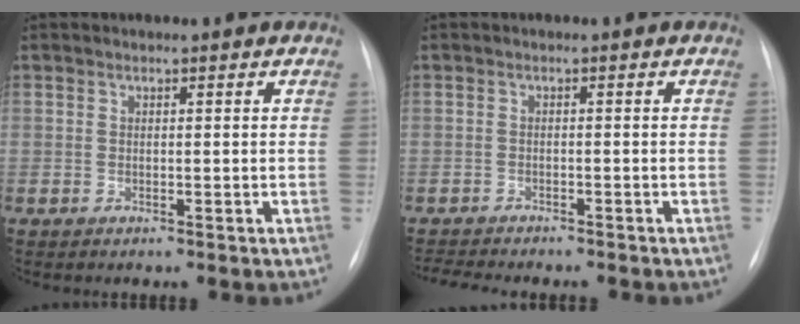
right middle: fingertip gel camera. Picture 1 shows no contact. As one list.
[{"total": 7.6, "force": [-6.8, 1.3, 3.0], "torque": [-0.044, -0.004, -0.097]}]